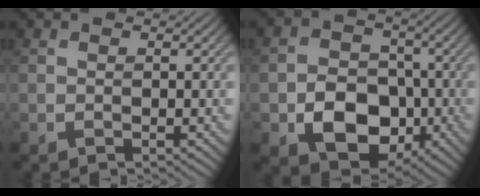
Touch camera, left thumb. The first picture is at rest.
{"total": 8.8, "force": [-3.0, 6.5, 5.2], "torque": [-0.092, -0.014, -0.058]}